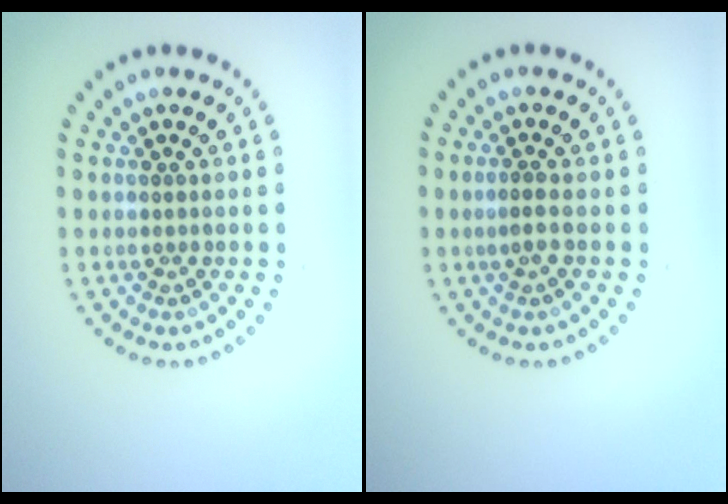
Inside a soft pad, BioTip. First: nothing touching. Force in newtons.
{"total": 1.1, "press": 0.9, "slide": 0.7}